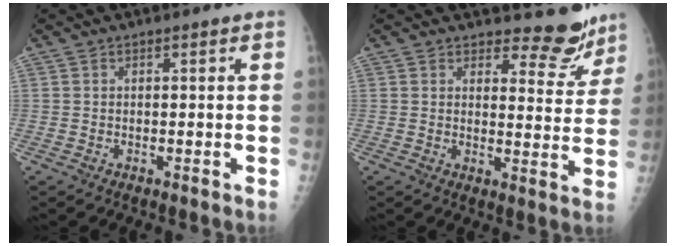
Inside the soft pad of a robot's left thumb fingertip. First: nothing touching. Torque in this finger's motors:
{"motor_torque": [-0.04, -0.03, -0.09, -0.32, 0.04]}